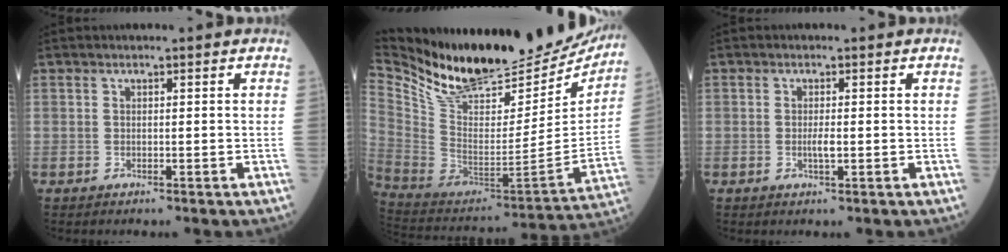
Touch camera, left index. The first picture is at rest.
{"total": 31.4, "force": [26.9, 9.3, 13.2], "torque": [-0.258, -0.058, 0.402]}
{"total": 1.7, "force": [-0.7, 0.3, 1.5], "torque": [-0.032, -0.006, -0.011]}